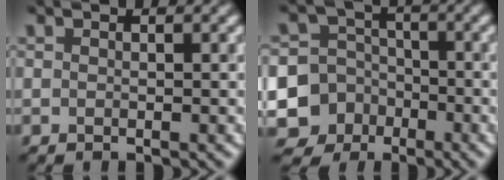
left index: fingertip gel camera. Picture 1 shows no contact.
{"total": 10.2, "force": [-4.6, 9.0, 1.7], "torque": [-0.051, -0.022, -0.096]}